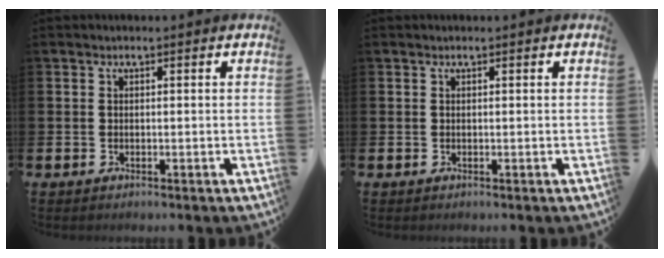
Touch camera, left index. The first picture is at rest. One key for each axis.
{"total": 0.0}